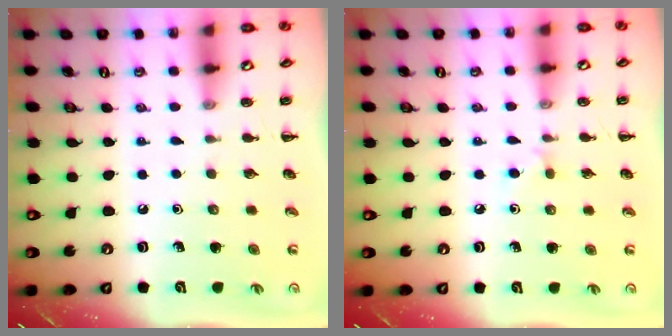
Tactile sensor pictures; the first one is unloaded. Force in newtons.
{"total": 4.6, "press": 4.2, "slide": 1.7}